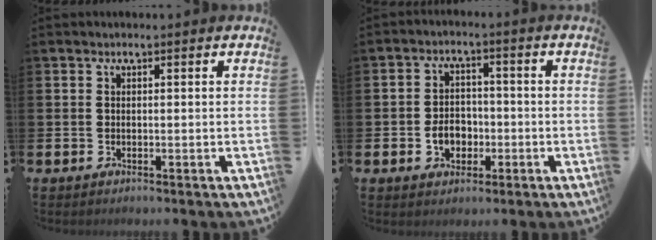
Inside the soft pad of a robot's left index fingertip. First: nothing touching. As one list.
[{"total": 4.3, "force": [-1.3, 3.4, 2.3], "torque": [-0.036, 0.000, -0.031]}]